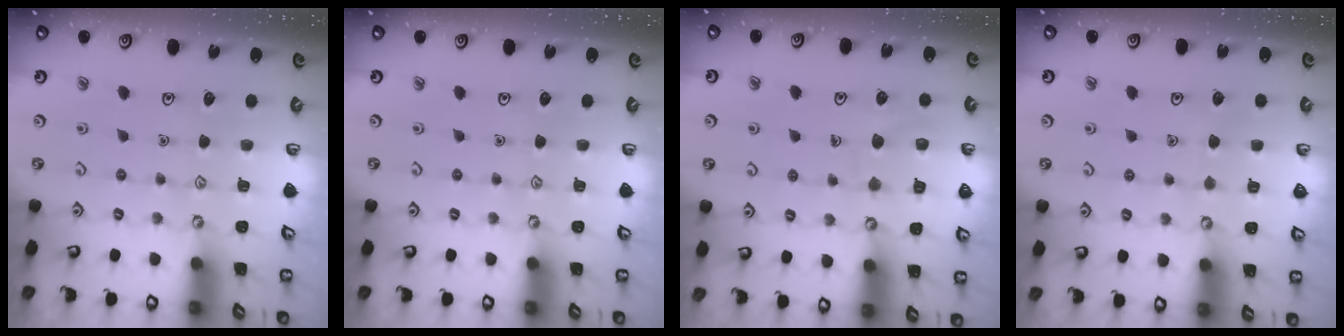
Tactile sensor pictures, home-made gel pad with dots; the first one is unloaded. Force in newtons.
{"total": 0.0}
{"total": 8.2, "press": 8.1, "slide": 0.9}
{"total": 2.4, "press": 2.4, "slide": 0.2}